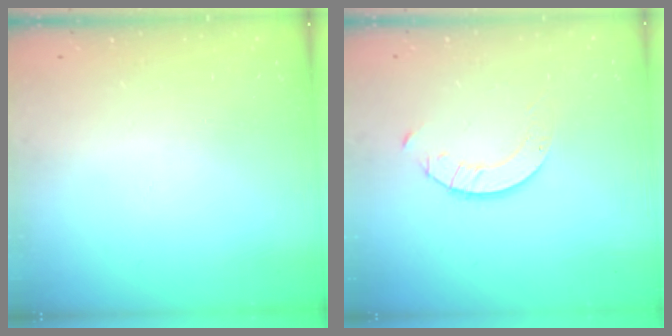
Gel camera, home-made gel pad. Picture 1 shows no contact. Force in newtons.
{"total": 2.1, "press": 2.1, "slide": 0.2}